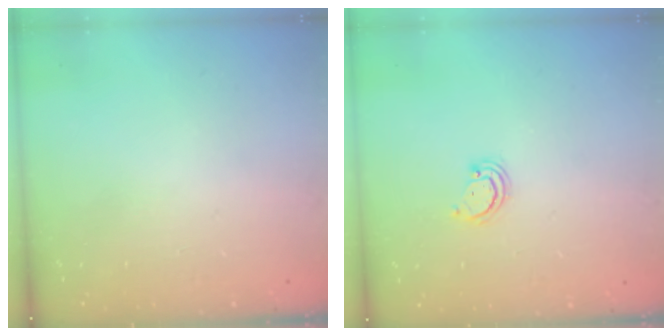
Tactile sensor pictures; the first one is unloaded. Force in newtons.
{"total": 2.5, "press": 2.4, "slide": 0.2}